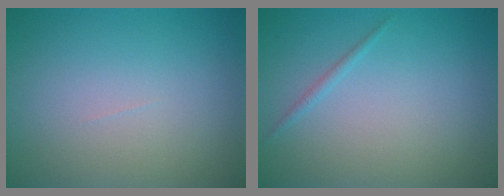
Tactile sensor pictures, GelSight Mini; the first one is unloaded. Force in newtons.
{"total": 0.7, "press": 0.7, "slide": 0.1}